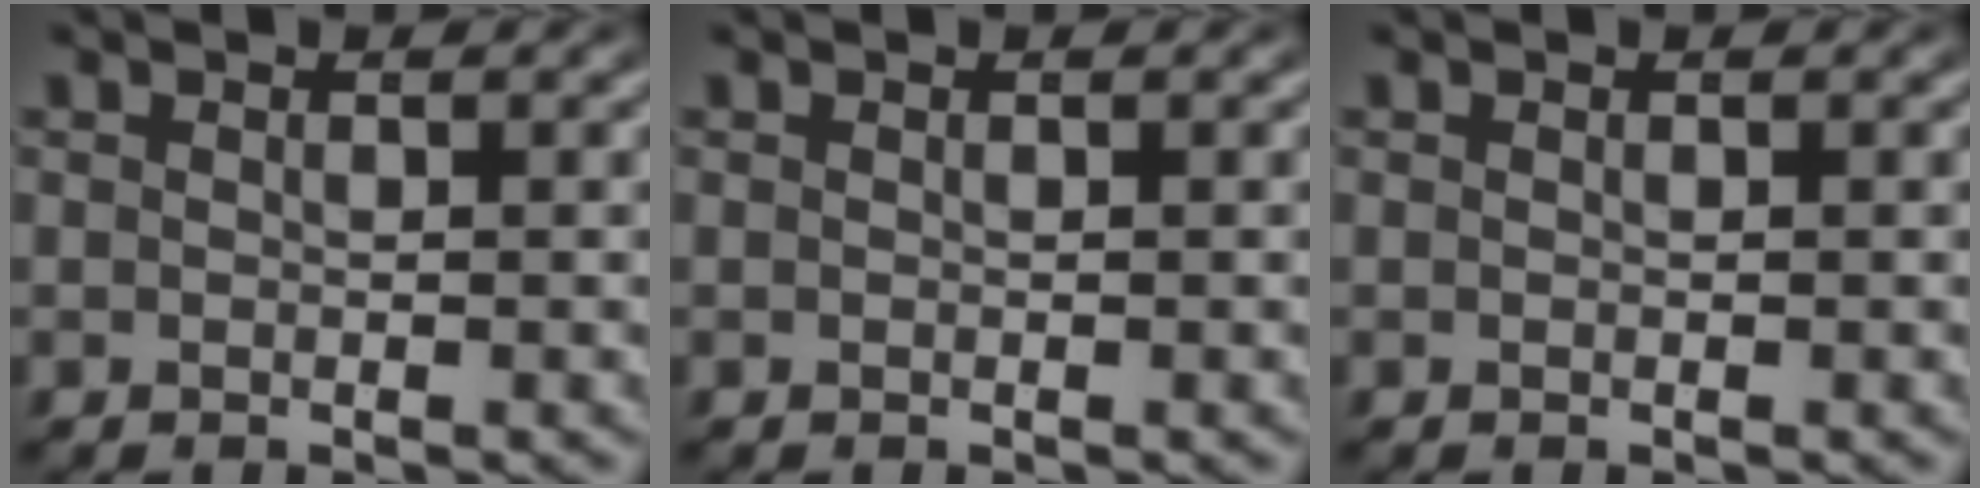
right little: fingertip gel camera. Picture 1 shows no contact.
{"total": 0.0}
{"total": 0.0}